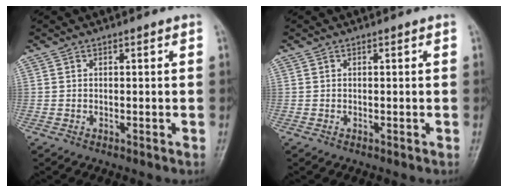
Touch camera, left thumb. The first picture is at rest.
{"total": 0.0}